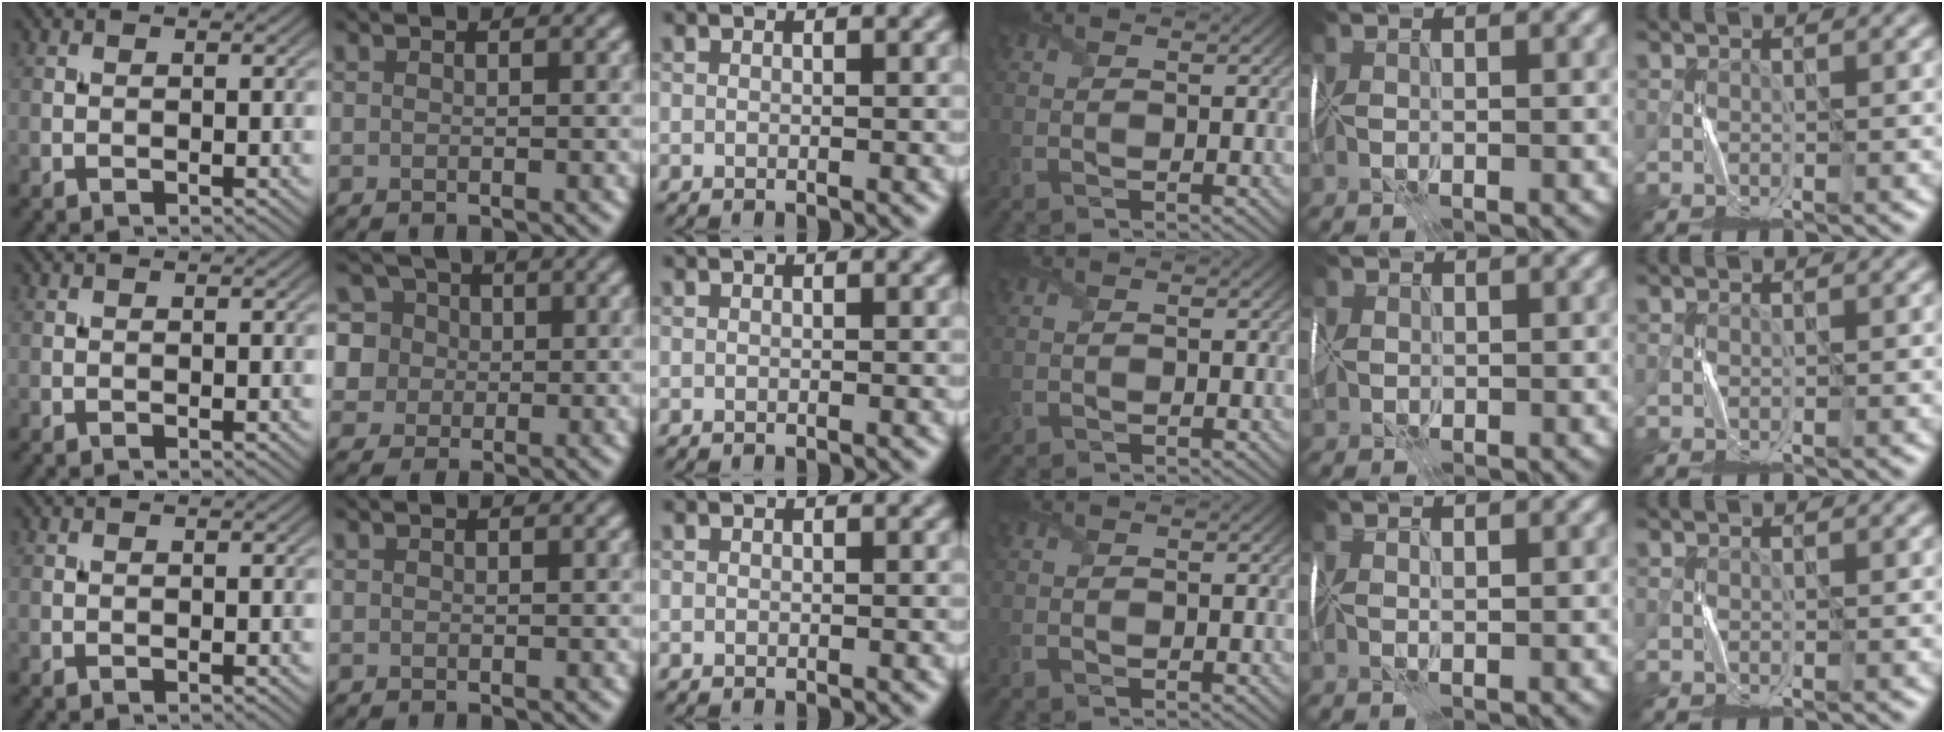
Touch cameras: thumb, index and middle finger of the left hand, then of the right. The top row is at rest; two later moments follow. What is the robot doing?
{"motion": "fold", "object": "handkerchief"}